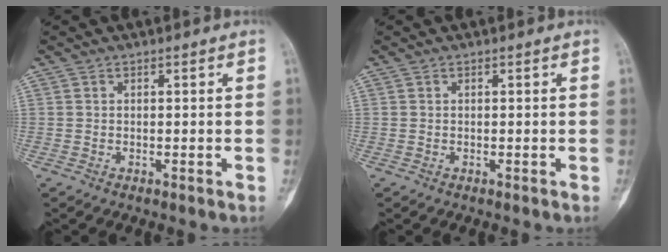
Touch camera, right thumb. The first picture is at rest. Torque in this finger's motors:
{"motor_torque": [1.98, 1.96, 0.06, -0.06, 0.03]}